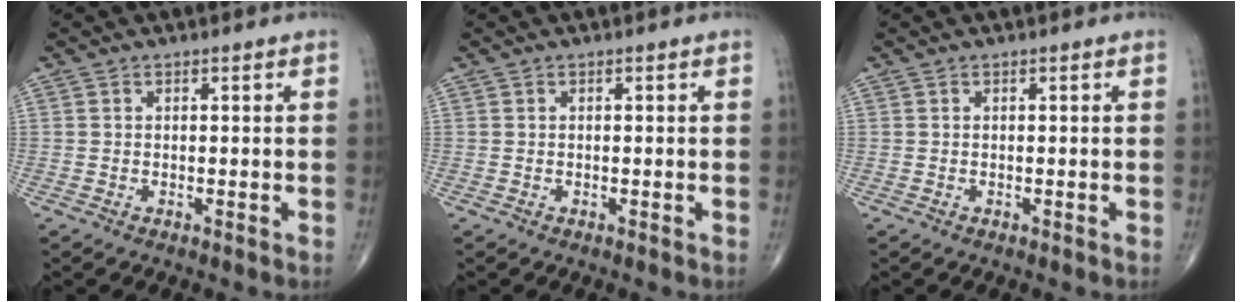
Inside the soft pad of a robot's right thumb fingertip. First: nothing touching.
{"total": 0.0}
{"total": 0.0}